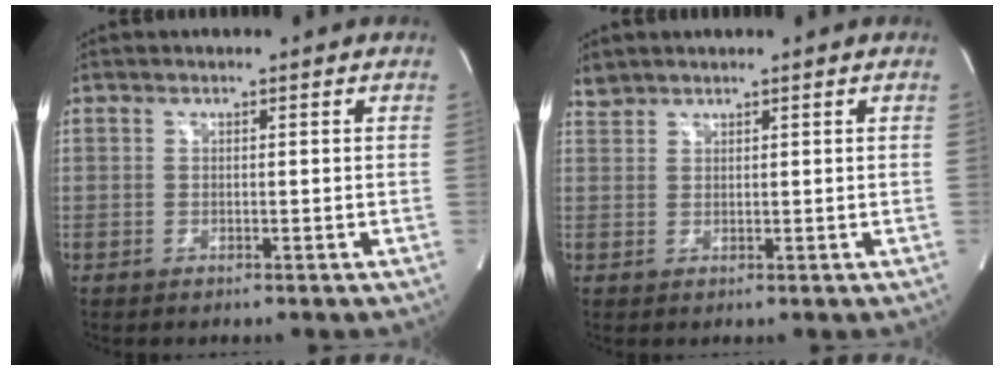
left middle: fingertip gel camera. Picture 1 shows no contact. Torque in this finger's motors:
{"motor_torque": [0.13, -0.12, 0.05, 0.01]}